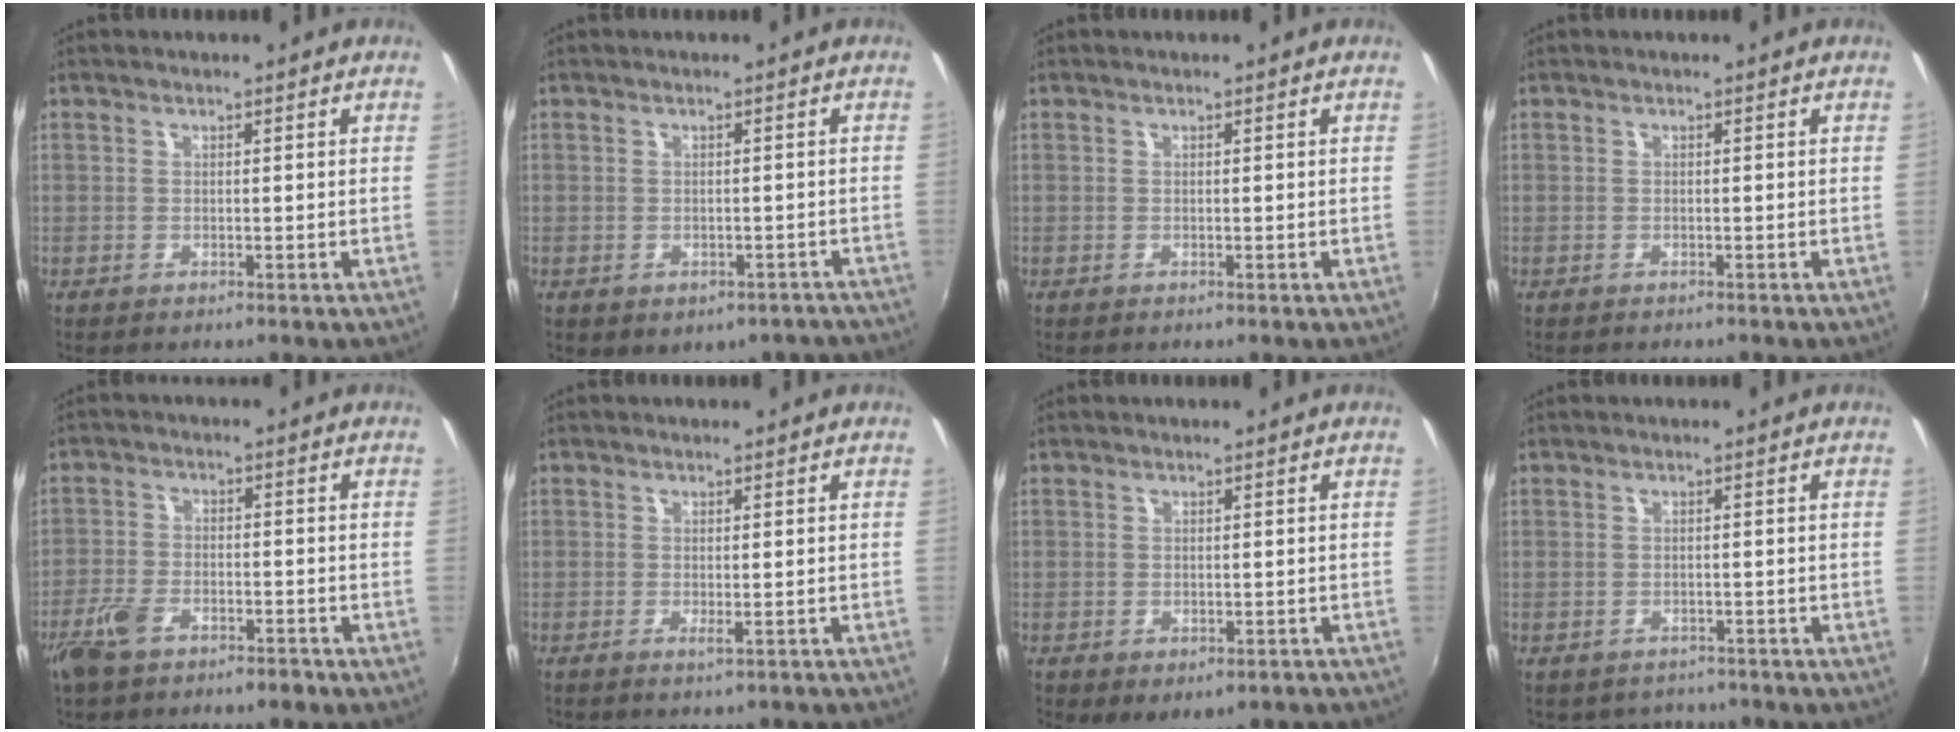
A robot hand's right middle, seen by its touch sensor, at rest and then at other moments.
{"total": 6.5, "force": [-4.5, 4.1, 2.3], "torque": [-0.036, 0.006, -0.034]}
{"total": 0.0}
{"total": 0.8, "force": [-0.7, 0.2, 0.2], "torque": [-0.005, -0.005, -0.012]}
{"total": 7.1, "force": [-4.9, 3.4, 3.9], "torque": [-0.094, -0.004, -0.092]}
{"total": 1.3, "force": [-0.9, 0.1, 0.9], "torque": [-0.013, -0.003, -0.013]}
{"total": 3.8, "force": [-1.5, 2.9, 2.0], "torque": [-0.035, -0.016, -0.016]}
{"total": 3.5, "force": [-3.0, 1.8, 0.3], "torque": [-0.012, -0.012, -0.041]}